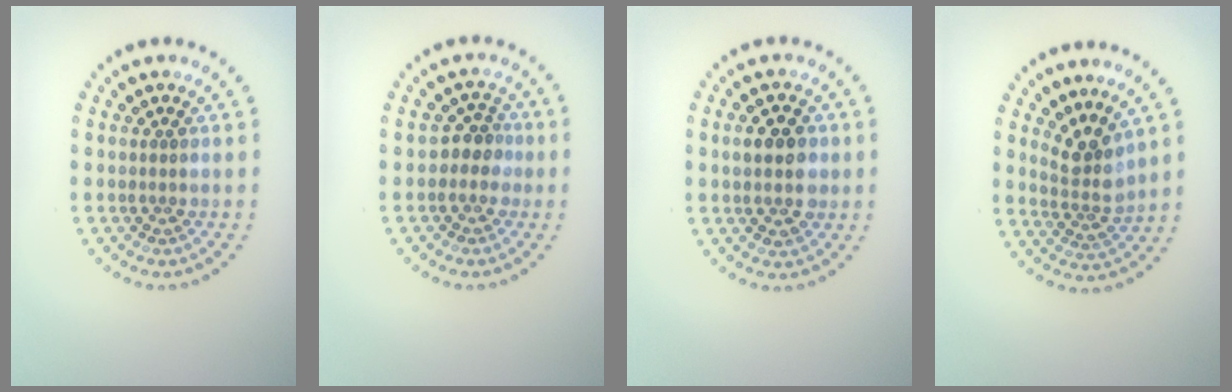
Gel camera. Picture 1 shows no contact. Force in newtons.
{"total": 2.0, "press": 1.6, "slide": 1.2}
{"total": 3.7, "press": 3.7, "slide": 0.3}
{"total": 2.9, "press": 2.2, "slide": 2.0}